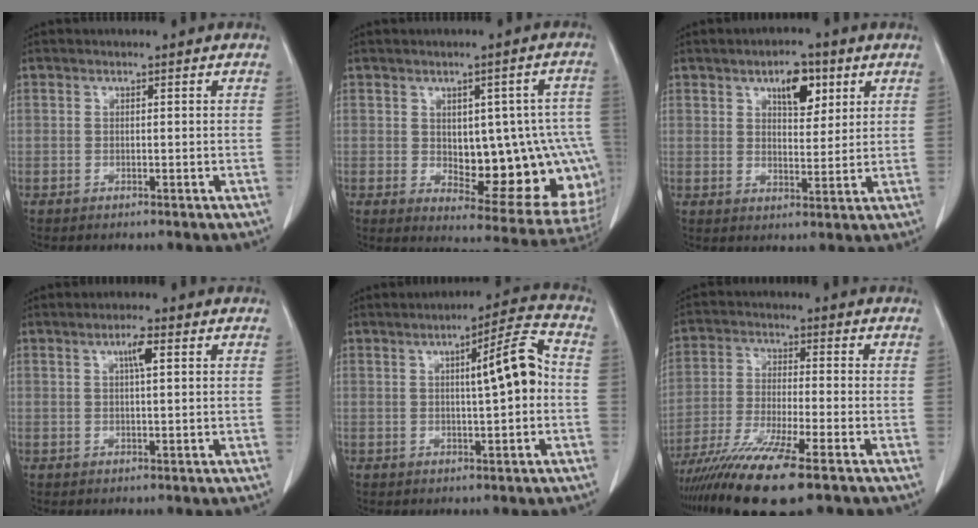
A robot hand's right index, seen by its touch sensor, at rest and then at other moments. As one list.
[{"total": 17.3, "force": [-1.3, 7.0, 15.8], "torque": [-0.142, 0.021, 0.012]}, {"total": 6.3, "force": [3.2, 2.8, 4.6], "torque": [-0.071, 0.005, 0.050]}, {"total": 2.8, "force": [1.0, 0.4, 2.6], "torque": [-0.046, 0.002, 0.017]}, {"total": 7.9, "force": [0.4, 0.7, 7.9], "torque": [-0.115, 0.018, 0.003]}, {"total": 13.1, "force": [-9.0, 0.6, 9.4], "torque": [-0.181, -0.034, -0.158]}]